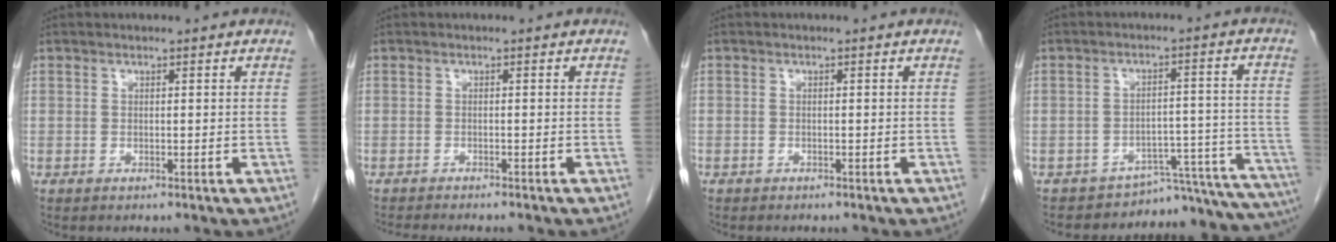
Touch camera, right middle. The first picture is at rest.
{"total": 6.3, "force": [-5.6, 0.6, 2.7], "torque": [-0.025, -0.009, -0.082]}
{"total": 0.8, "force": [-0.6, 0.4, 0.2], "torque": [-0.010, 0.002, -0.009]}
{"total": 15.1, "force": [-15.0, 1.7, 1.4], "torque": [0.023, 0.058, -0.181]}